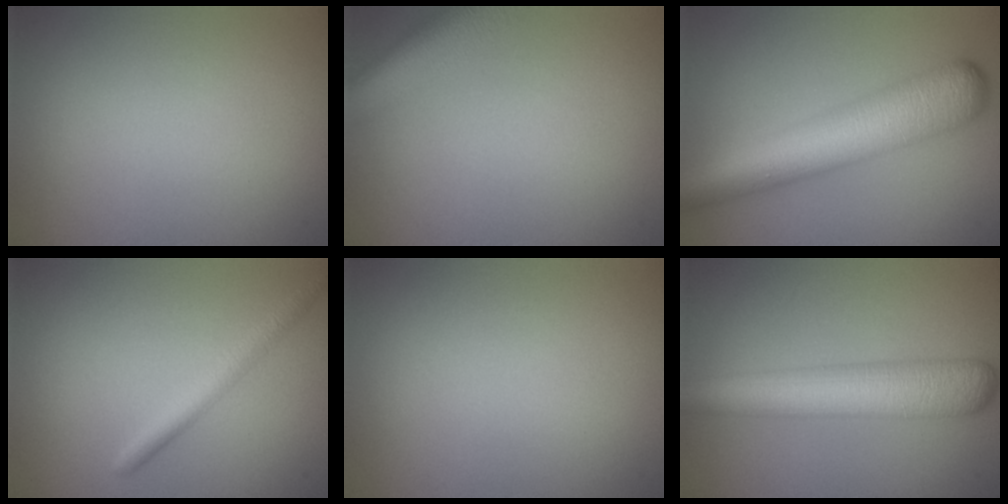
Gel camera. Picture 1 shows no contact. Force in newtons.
{"total": 5.6, "press": 5.6, "slide": 0.3}
{"total": 9.0, "press": 9.0, "slide": 0.2}
{"total": 2.2, "press": 2.2, "slide": 0.0}
{"total": 0.0}
{"total": 7.3, "press": 7.3, "slide": 0.1}